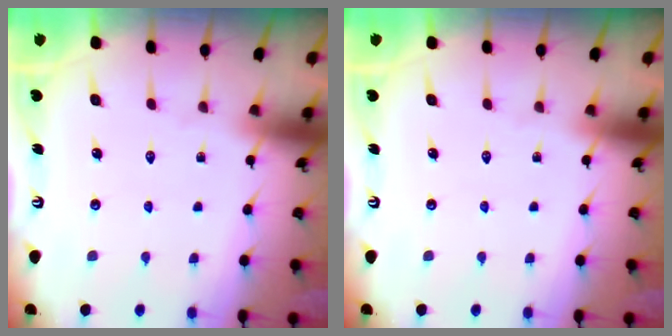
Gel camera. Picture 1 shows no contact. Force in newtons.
{"total": 0.0}